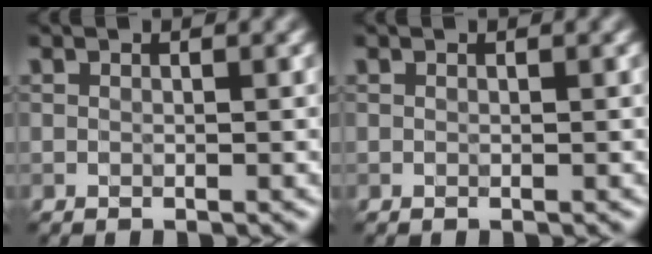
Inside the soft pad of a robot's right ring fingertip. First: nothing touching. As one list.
[{"total": 0.0}]